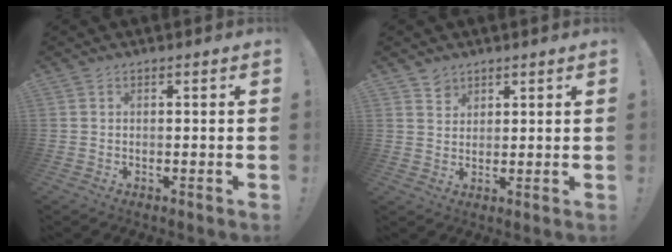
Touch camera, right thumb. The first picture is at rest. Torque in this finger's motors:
{"motor_torque": [-0.07, 0.15, 0.13, -0.02, -0.03]}